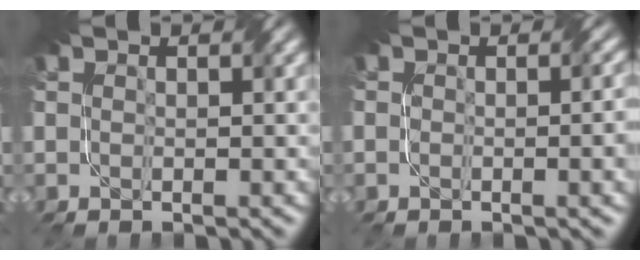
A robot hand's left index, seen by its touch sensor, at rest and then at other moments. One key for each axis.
{"total": 4.5, "fx": -0.7, "fy": 2.1, "fz": 3.9, "tx": -0.029, "ty": 0.002, "tz": -0.007}